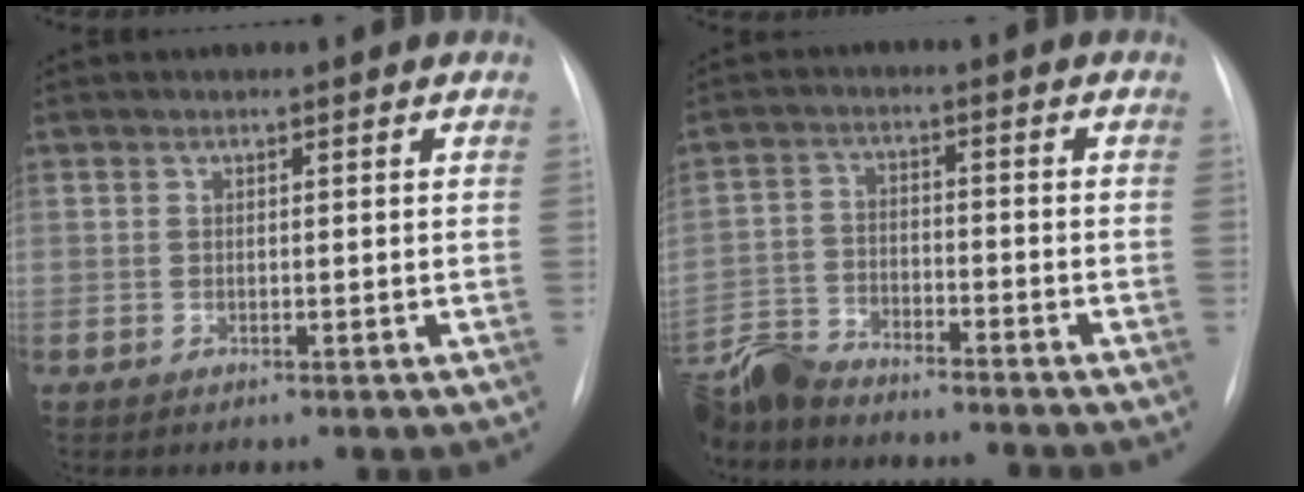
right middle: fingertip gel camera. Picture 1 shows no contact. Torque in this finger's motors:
{"motor_torque": [0.42, -0.43, 0.23, 0.10]}